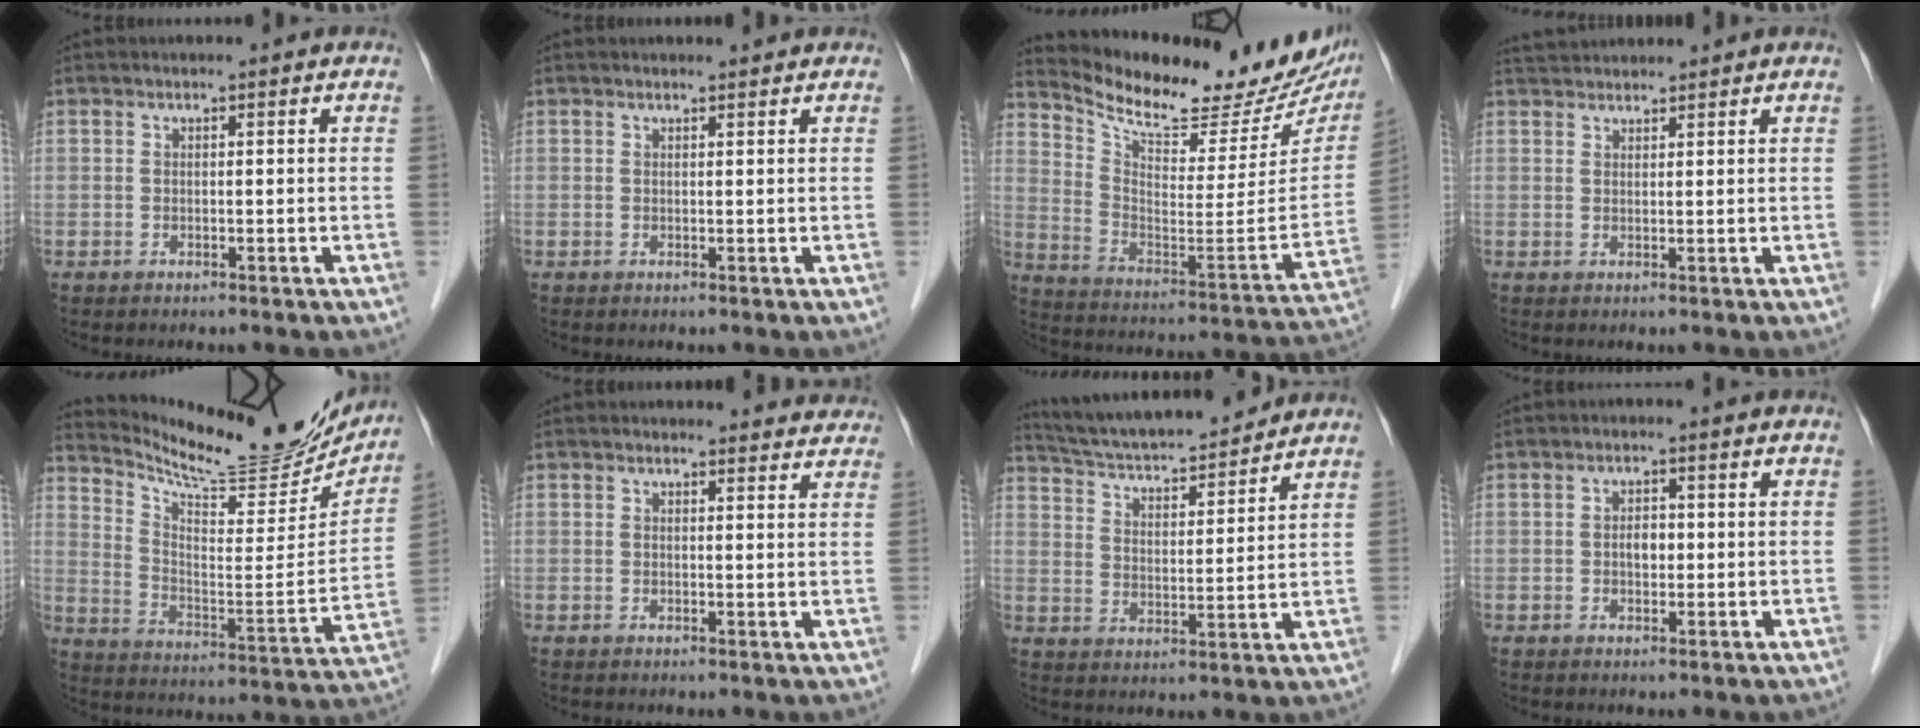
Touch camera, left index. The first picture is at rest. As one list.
[{"total": 1.7, "force": [1.7, 0.2, 0.2], "torque": [-0.011, 0.004, 0.023]}, {"total": 24.1, "force": [21.1, 5.6, 10.1], "torque": [-0.164, -0.057, 0.296]}, {"total": 5.0, "force": [4.9, 0.9, 1.0], "torque": [-0.019, 0.040, 0.082]}, {"total": 20.5, "force": [19.4, 3.4, 5.7], "torque": [-0.104, -0.061, 0.279]}, {"total": 8.4, "force": [8.1, 2.2, 0.8], "torque": [0.025, -0.001, 0.062]}, {"total": 15.6, "force": [14.5, 2.0, 5.5], "torque": [-0.097, 0.014, 0.234]}, {"total": 2.1, "force": [0.0, 1.3, 1.6], "torque": [-0.027, 0.004, 0.000]}]